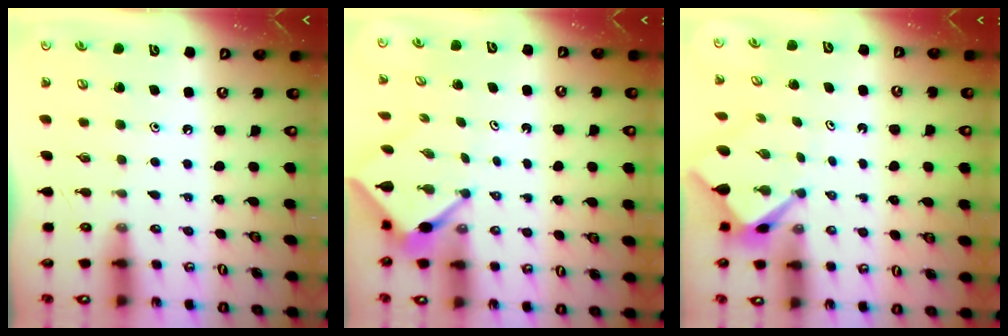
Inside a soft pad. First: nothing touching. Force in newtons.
{"total": 4.2, "press": 4.2, "slide": 0.4}
{"total": 3.2, "press": 3.2, "slide": 0.3}